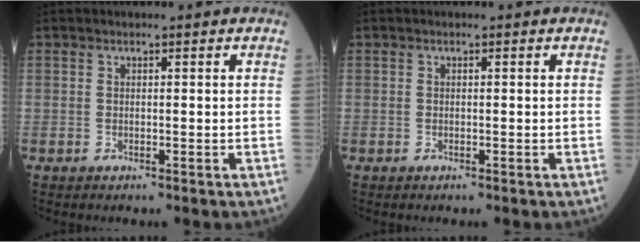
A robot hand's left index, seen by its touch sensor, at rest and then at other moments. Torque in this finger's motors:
{"motor_torque": [0.00, 0.00, 0.00, 0.00]}